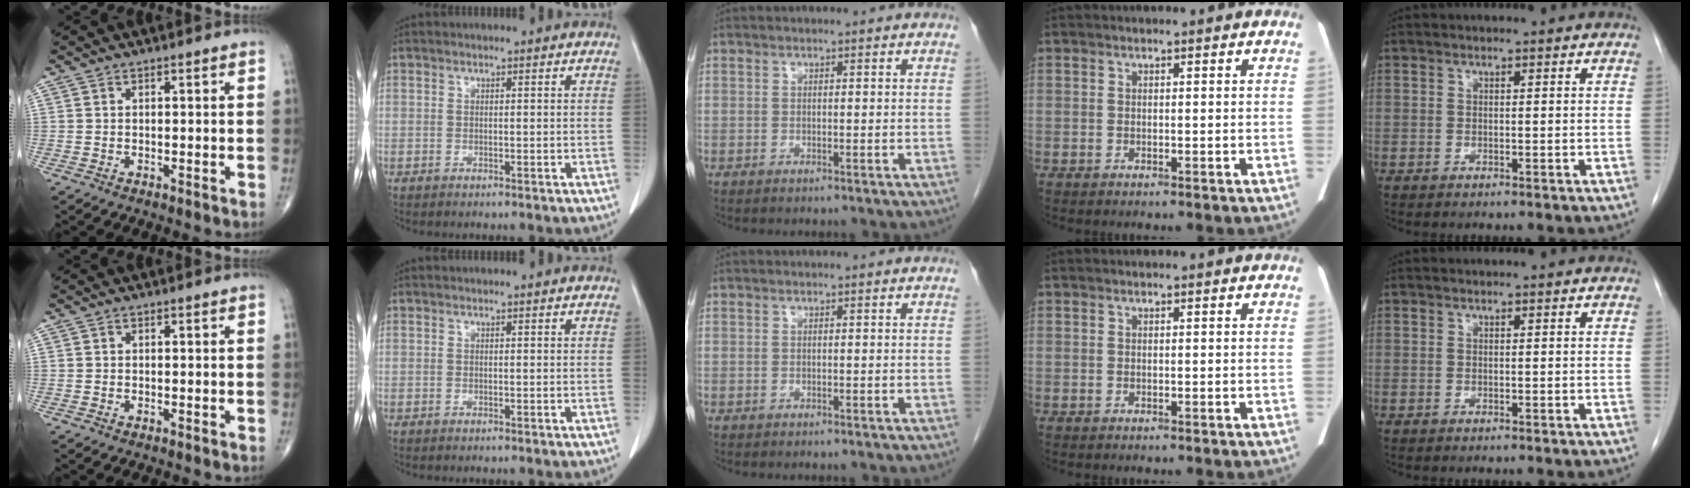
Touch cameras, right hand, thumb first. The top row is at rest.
{}